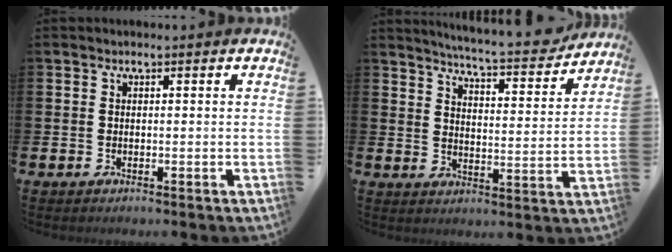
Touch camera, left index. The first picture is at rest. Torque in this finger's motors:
{"motor_torque": [0.77, -1.37, 0.44, 0.10]}